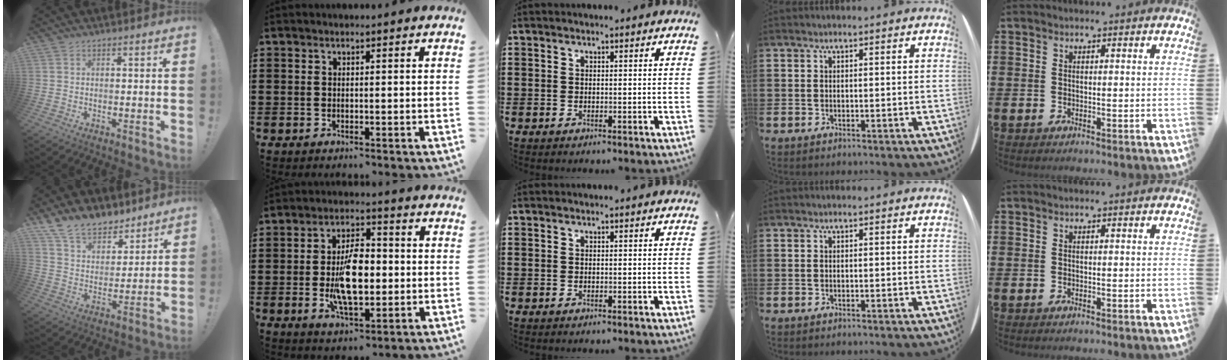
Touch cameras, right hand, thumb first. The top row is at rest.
{"thumb": {"total": 12.4, "force": [10.2, 6.2, 3.3], "torque": [-0.077, -0.076, 0.197]}, "index": {"total": 10.3, "force": [-1.1, 5.0, 9.0], "torque": [-0.173, -0.004, -0.026]}}